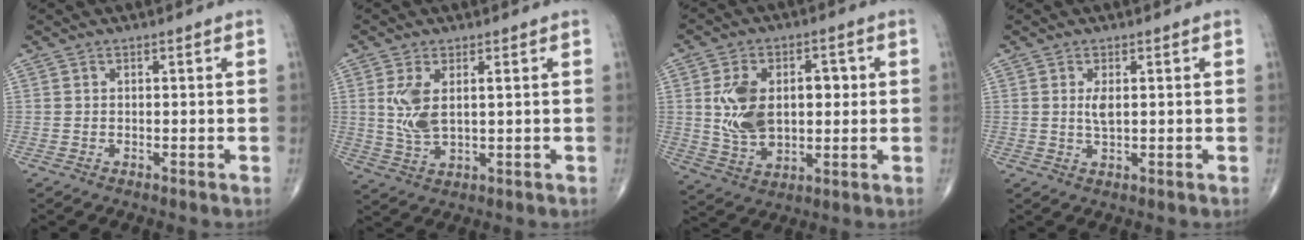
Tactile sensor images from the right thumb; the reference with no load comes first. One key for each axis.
{"total": 6.2, "fx": 1.5, "fy": 2.7, "fz": 5.3, "tx": -0.116, "ty": -0.010, "tz": 0.038}
{"total": 13.8, "fx": 1.6, "fy": 8.8, "fz": 10.5, "tx": -0.162, "ty": 0.007, "tz": 0.037}
{"total": 2.5, "fx": 0.5, "fy": 0.9, "fz": 2.2, "tx": -0.044, "ty": -0.006, "tz": 0.011}